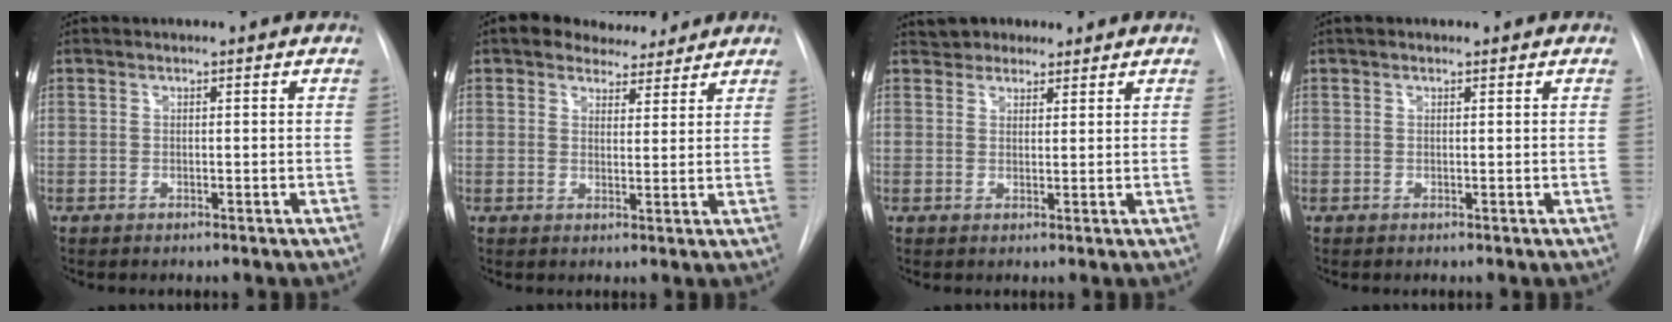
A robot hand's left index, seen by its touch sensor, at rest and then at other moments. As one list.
[{"total": 6.7, "force": [5.7, 3.0, 1.9], "torque": [-0.022, 0.012, 0.081]}, {"total": 4.1, "force": [3.4, 2.3, 0.5], "torque": [-0.007, 0.025, 0.055]}, {"total": 0.8, "force": [0.6, 0.4, 0.4], "torque": [-0.011, 0.011, 0.009]}]